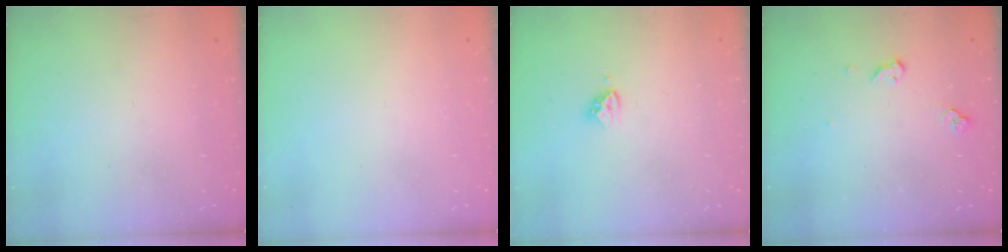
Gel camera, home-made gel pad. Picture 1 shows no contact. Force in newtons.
{"total": 0.0}
{"total": 3.6, "press": 3.5, "slide": 0.7}
{"total": 6.0, "press": 5.7, "slide": 1.7}